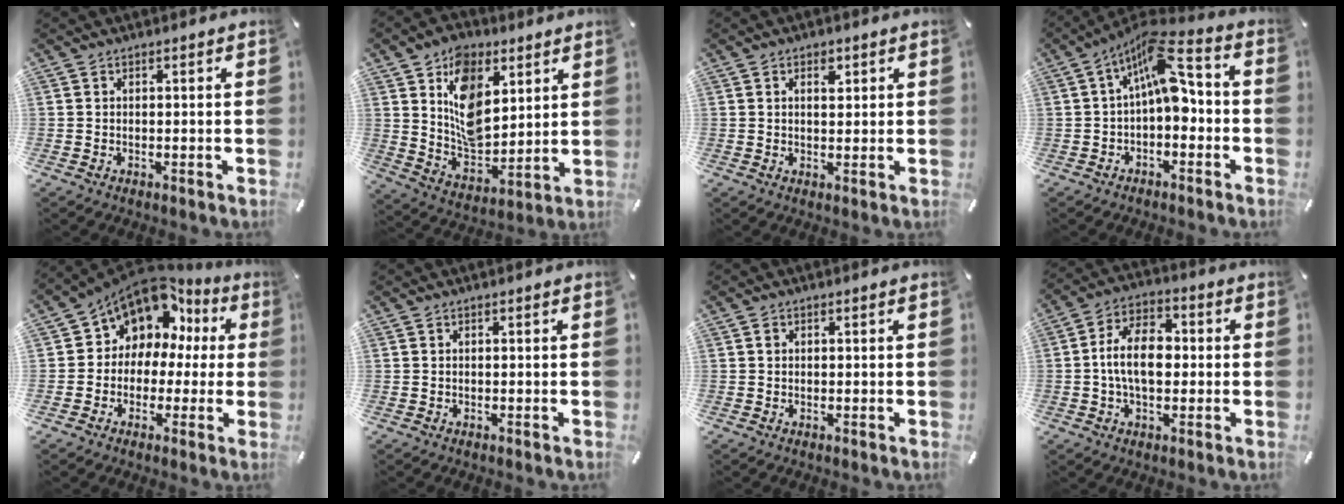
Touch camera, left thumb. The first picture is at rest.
{"total": 13.3, "force": [6.0, 9.2, 7.5], "torque": [-0.129, -0.023, 0.118]}
{"total": 3.0, "force": [1.2, 1.9, 2.0], "torque": [-0.011, -0.007, 0.013]}
{"total": 12.0, "force": [2.9, 6.0, 10.0], "torque": [-0.176, -0.019, 0.049]}
{"total": 10.8, "force": [6.3, 8.0, 3.5], "torque": [-0.084, -0.047, 0.121]}
{"total": 0.0}
{"total": 0.6, "force": [0.1, 0.5, 0.2], "torque": [0.006, -0.001, -0.001]}
{"total": 11.2, "force": [-0.7, 6.9, 8.7], "torque": [-0.163, 0.009, -0.016]}